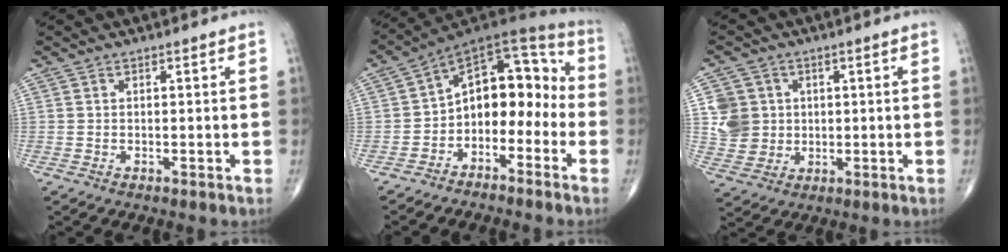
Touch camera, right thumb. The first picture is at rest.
{"total": 13.6, "force": [-3.5, 8.9, 9.7], "torque": [-0.094, 0.081, -0.066]}
{"total": 7.6, "force": [1.2, 7.2, 2.2], "torque": [-0.018, -0.001, 0.026]}